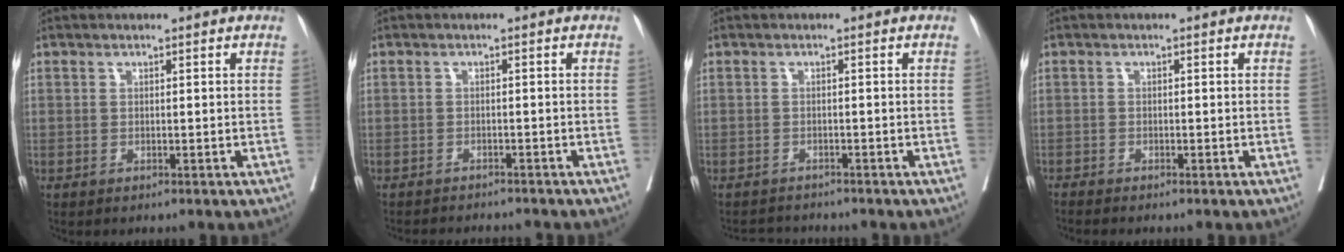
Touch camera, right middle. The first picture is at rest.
{"total": 5.5, "force": [-5.3, 0.6, 1.4], "torque": [-0.014, -0.009, -0.069]}
{"total": 2.2, "force": [-2.2, -0.1, -0.3], "torque": [0.008, -0.012, -0.039]}
{"total": 1.8, "force": [-1.6, -0.4, 0.6], "torque": [-0.007, -0.001, -0.029]}